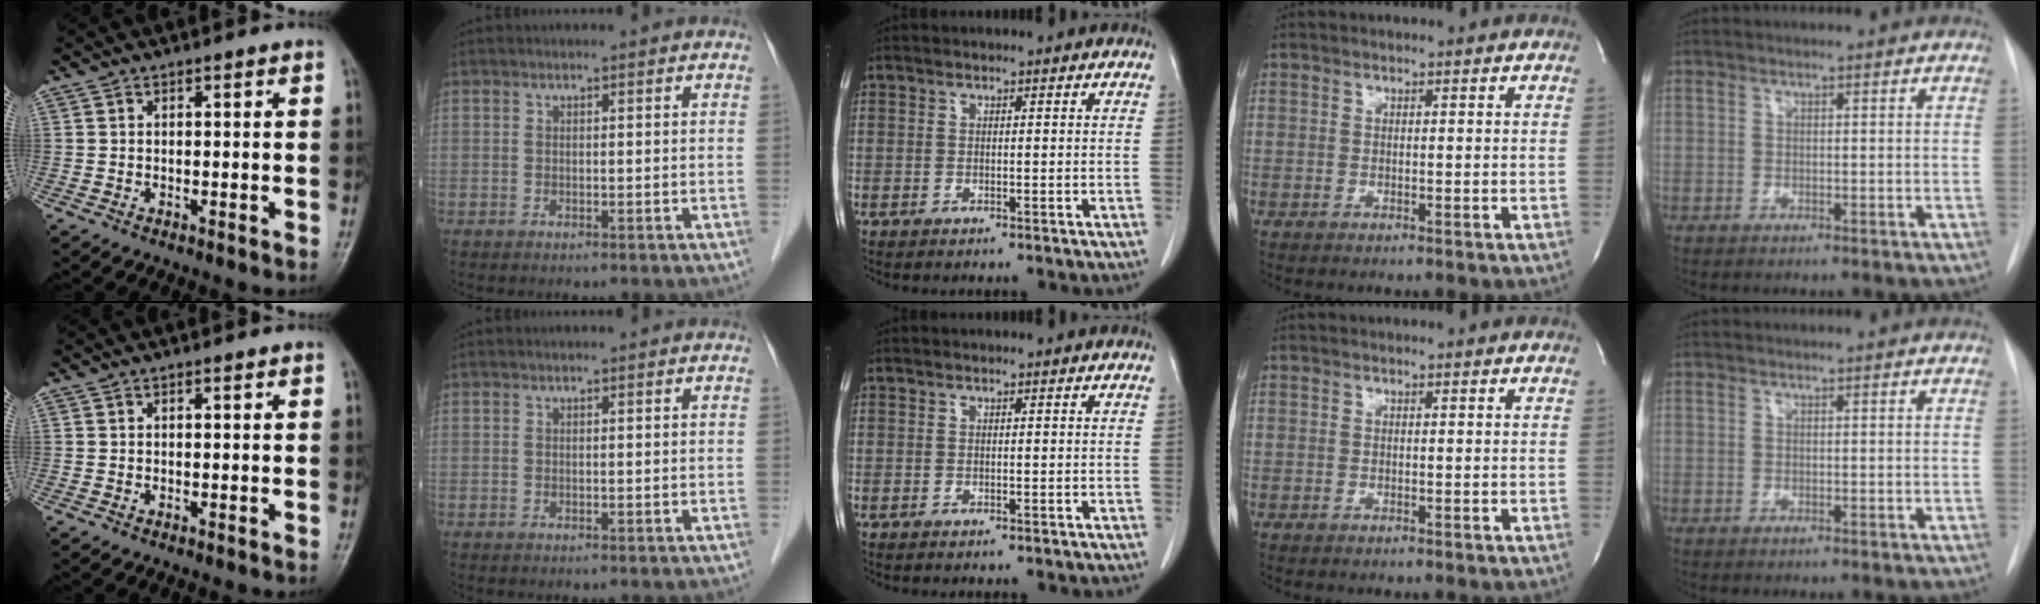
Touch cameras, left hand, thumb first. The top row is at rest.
{}